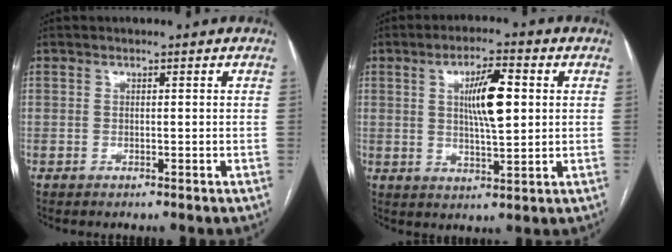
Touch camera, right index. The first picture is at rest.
{"total": 8.2, "force": [1.7, 1.6, 7.8], "torque": [-0.136, 0.005, 0.031]}